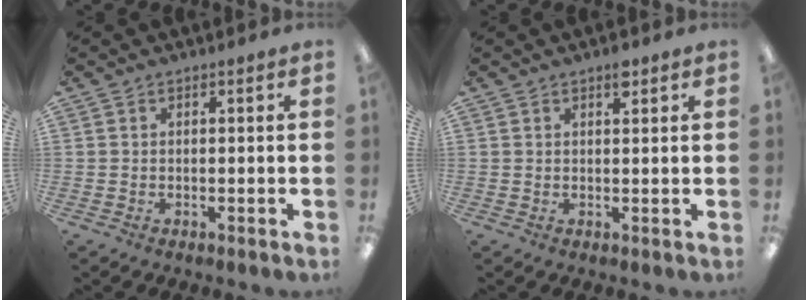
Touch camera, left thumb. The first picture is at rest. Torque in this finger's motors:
{"motor_torque": [0.67, 0.19, 0.87, -0.49, 0.04]}